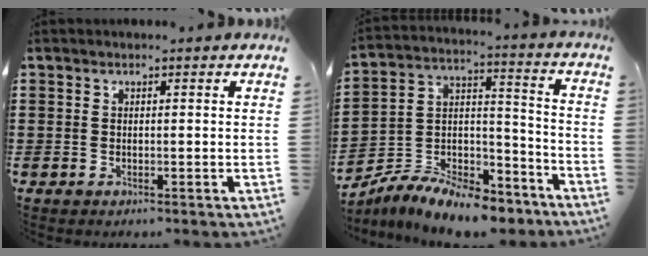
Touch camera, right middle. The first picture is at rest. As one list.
[{"total": 9.0, "force": [-8.3, 1.9, 3.0], "torque": [-0.049, 0.023, -0.162]}]